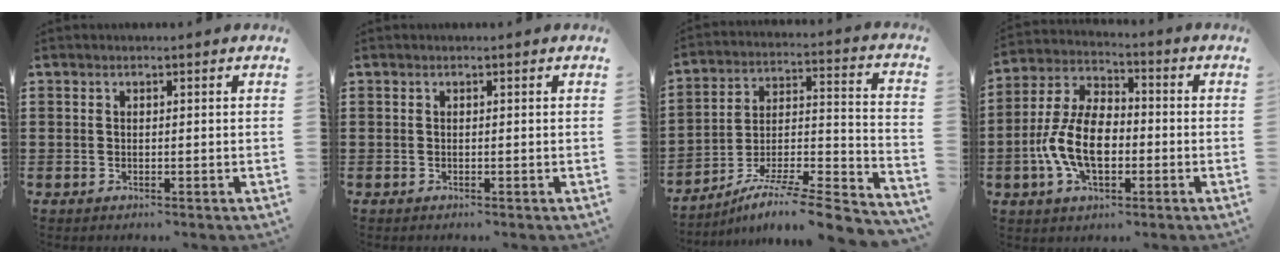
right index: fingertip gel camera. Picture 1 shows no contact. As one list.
[{"total": 0.0}, {"total": 7.7, "force": [-6.5, 0.3, 4.1], "torque": [-0.066, -0.008, -0.132]}, {"total": 10.1, "force": [-2.4, 5.8, 8.0], "torque": [-0.194, 0.000, -0.052]}]